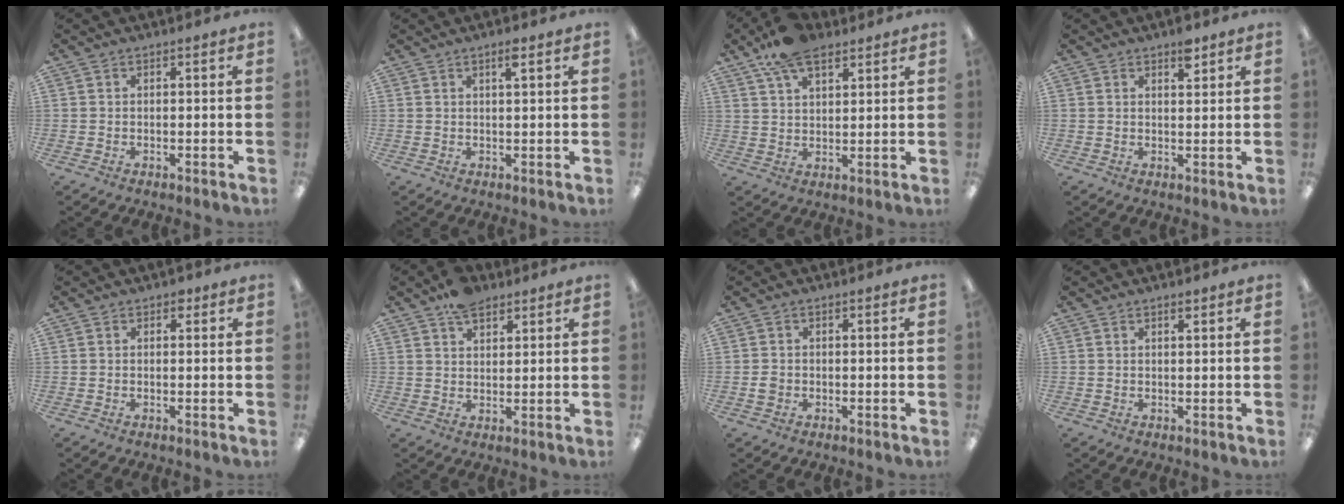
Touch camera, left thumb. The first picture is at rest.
{"total": 2.7, "force": [1.7, 0.4, 2.0], "torque": [-0.036, -0.001, 0.026]}
{"total": 10.6, "force": [7.4, 4.7, 6.1], "torque": [-0.116, -0.022, 0.137]}
{"total": 4.0, "force": [2.7, 1.5, 2.5], "torque": [-0.022, -0.013, 0.041]}
{"total": 1.2, "force": [0.6, 0.8, 0.6], "torque": [-0.004, -0.001, 0.010]}
{"total": 6.3, "force": [4.7, 3.2, 2.7], "torque": [-0.040, -0.021, 0.084]}
{"total": 1.4, "force": [-0.3, 1.2, 0.6], "torque": [-0.012, 0.004, -0.008]}
{"total": 1.3, "force": [1.0, 0.2, 0.7], "torque": [-0.016, 0.000, 0.018]}